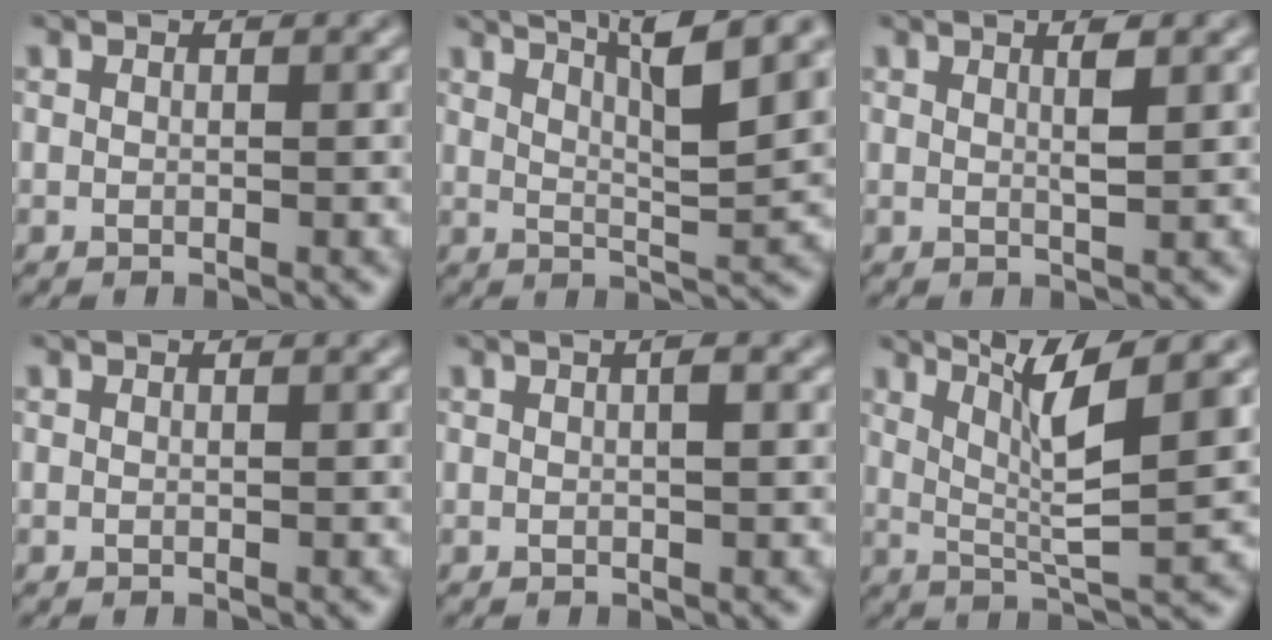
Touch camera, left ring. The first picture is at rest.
{"total": 8.1, "force": [5.2, 1.6, 6.0], "torque": [-0.103, 0.023, 0.074]}
{"total": 1.5, "force": [0.3, 0.1, 1.4], "torque": [-0.022, -0.001, 0.010]}
{"total": 0.0}
{"total": 1.4, "force": [0.2, 0.4, 1.3], "torque": [-0.007, 0.003, -0.001]}
{"total": 6.4, "force": [2.5, 1.1, 5.8], "torque": [-0.108, 0.001, 0.056]}